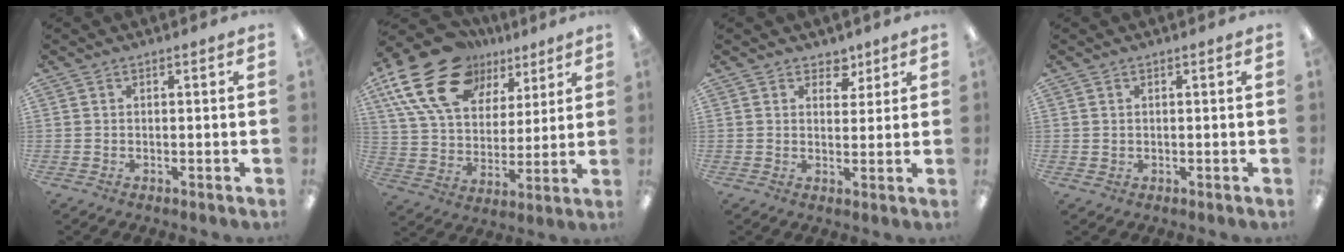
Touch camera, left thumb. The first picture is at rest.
{"total": 21.6, "force": [12.0, 13.4, 12.0], "torque": [-0.230, -0.044, 0.221]}
{"total": 4.2, "force": [2.9, 2.9, 1.0], "torque": [-0.007, -0.015, 0.050]}
{"total": 0.8, "force": [0.5, 0.6, 0.1], "torque": [-0.003, 0.003, 0.008]}